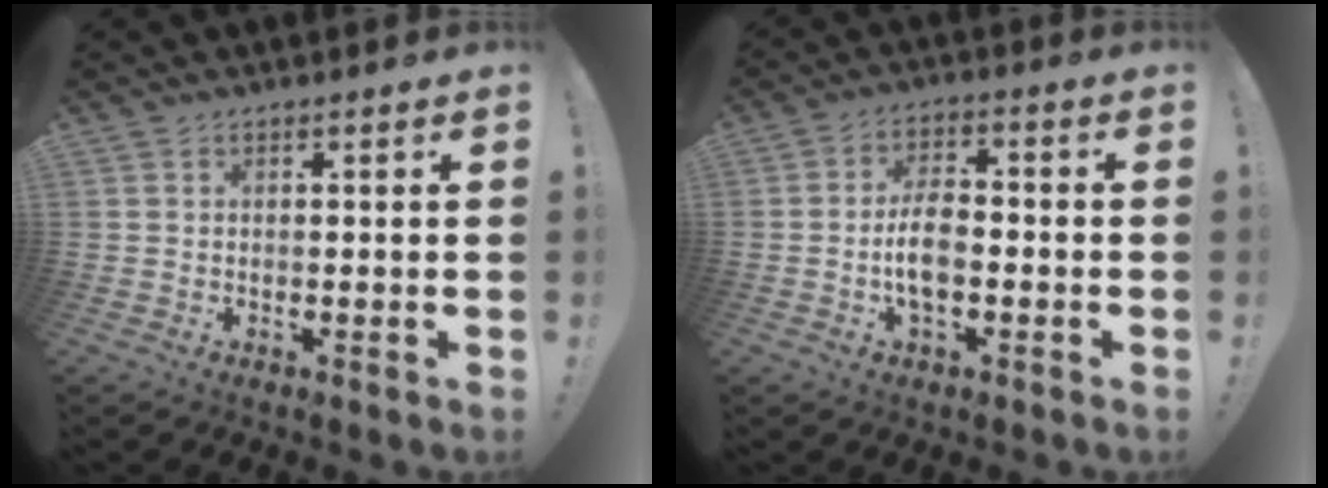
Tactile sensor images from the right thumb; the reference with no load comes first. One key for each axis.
{"total": 8.5, "fx": -2.1, "fy": 4.5, "fz": 6.9, "tx": -0.131, "ty": 0.008, "tz": -0.039}